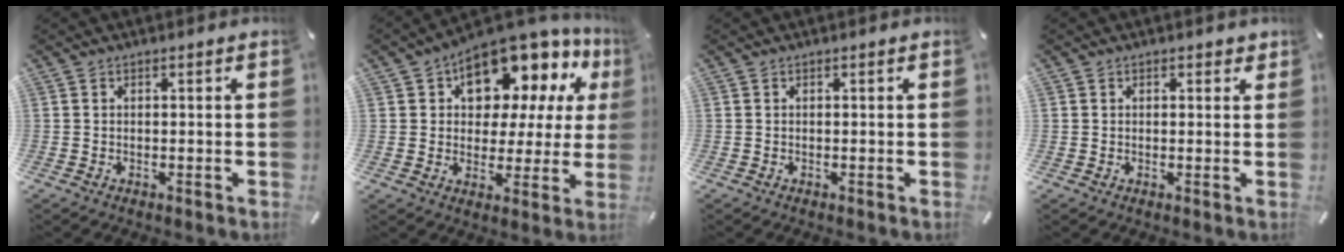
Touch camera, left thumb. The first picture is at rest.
{"total": 12.9, "force": [9.4, 7.2, 5.2], "torque": [-0.083, -0.089, 0.165]}
{"total": 0.0}
{"total": 1.9, "force": [1.1, 1.6, 0.0], "torque": [0.013, -0.003, 0.017]}